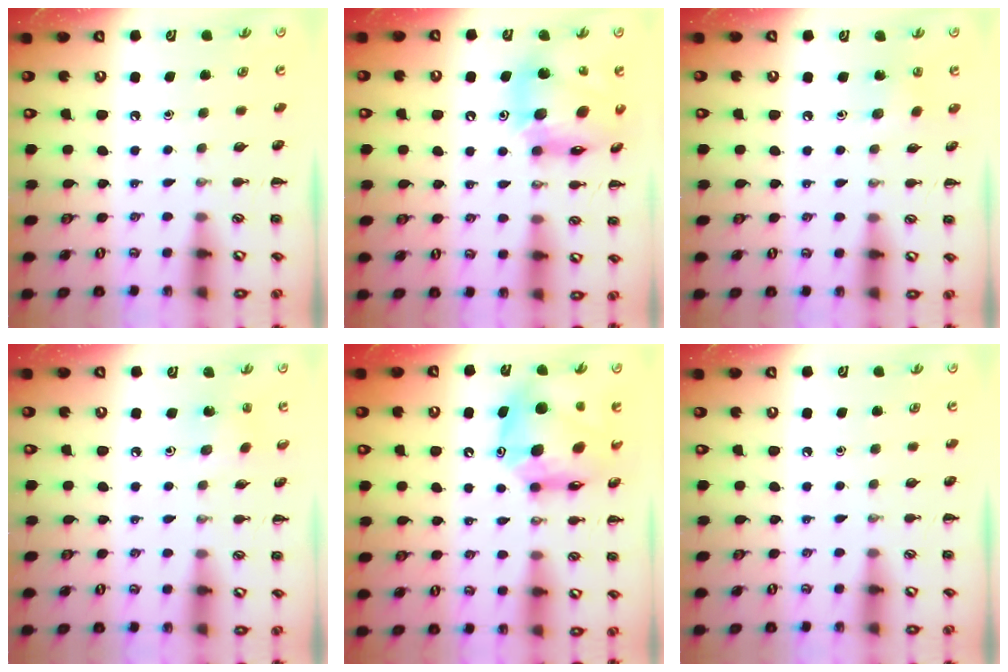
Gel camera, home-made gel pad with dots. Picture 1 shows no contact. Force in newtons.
{"total": 16.8, "press": 16.5, "slide": 2.9}
{"total": 2.6, "press": 2.5, "slide": 0.7}
{"total": 1.6, "press": 1.5, "slide": 0.6}
{"total": 13.1, "press": 12.4, "slide": 4.1}
{"total": 0.0}